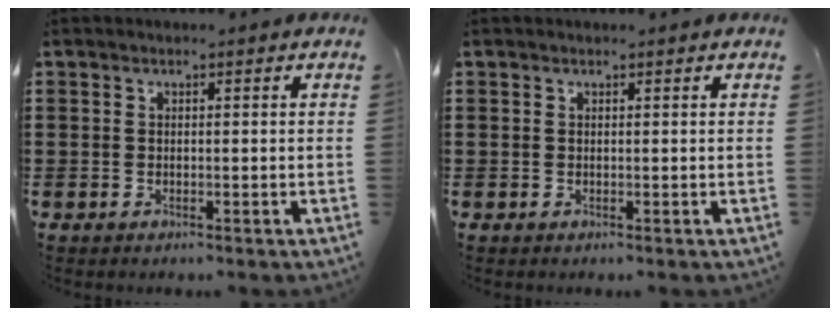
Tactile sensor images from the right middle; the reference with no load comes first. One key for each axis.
{"total": 0.0}